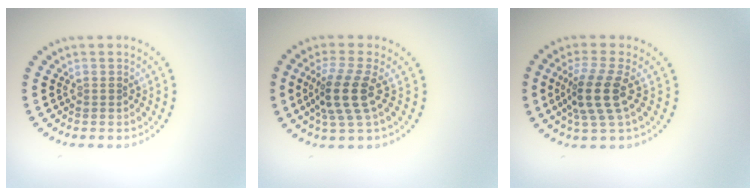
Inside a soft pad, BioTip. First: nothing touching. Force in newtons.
{"total": 4.0, "press": 3.1, "slide": 2.6}
{"total": 4.0, "press": 3.1, "slide": 2.6}